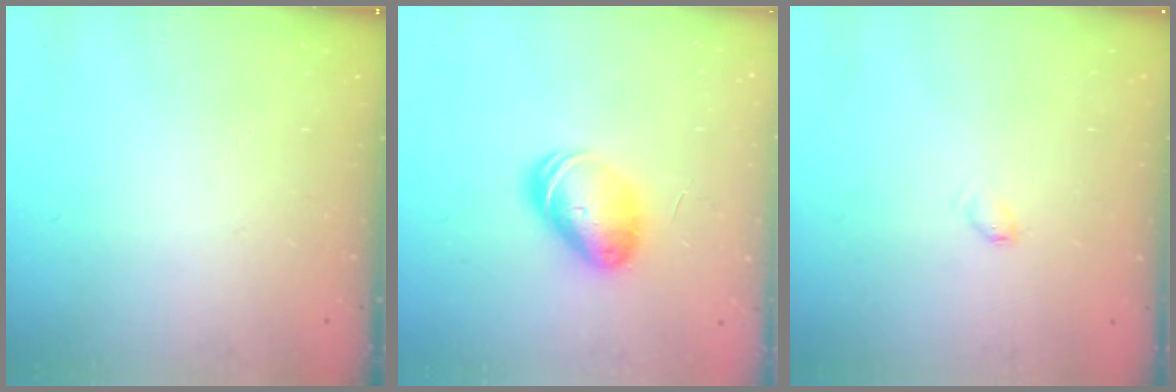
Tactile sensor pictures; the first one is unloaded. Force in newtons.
{"total": 9.3, "press": 9.2, "slide": 1.5}
{"total": 2.7, "press": 2.7, "slide": 0.4}